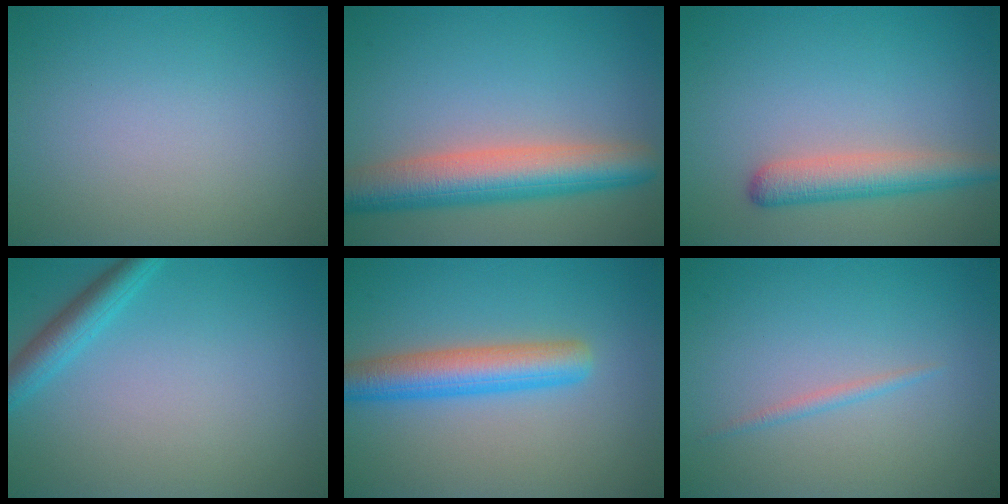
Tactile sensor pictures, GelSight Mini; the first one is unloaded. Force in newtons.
{"total": 7.1, "press": 7.1, "slide": 0.4}
{"total": 3.7, "press": 3.7, "slide": 0.1}
{"total": 2.7, "press": 2.7, "slide": 0.1}
{"total": 4.9, "press": 4.9, "slide": 0.1}
{"total": 0.8, "press": 0.8, "slide": 0.0}